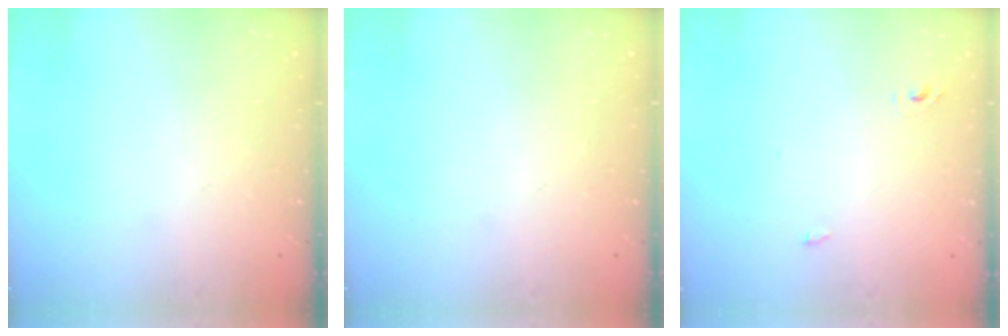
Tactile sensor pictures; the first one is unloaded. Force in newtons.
{"total": 0.0}
{"total": 2.4, "press": 2.2, "slide": 1.0}